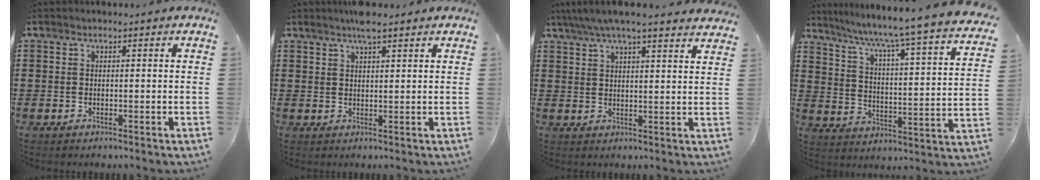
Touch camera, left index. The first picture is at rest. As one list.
[{"total": 3.4, "force": [2.6, 0.6, 2.1], "torque": [-0.045, 0.003, 0.047]}, {"total": 5.3, "force": [4.6, 0.4, 2.7], "torque": [-0.065, -0.013, 0.080]}, {"total": 6.0, "force": [4.8, -1.2, 3.3], "torque": [-0.084, -0.054, 0.068]}]